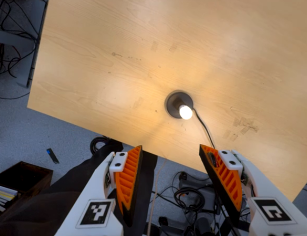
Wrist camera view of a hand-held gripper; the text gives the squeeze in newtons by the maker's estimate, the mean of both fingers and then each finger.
{"total": 0.0}